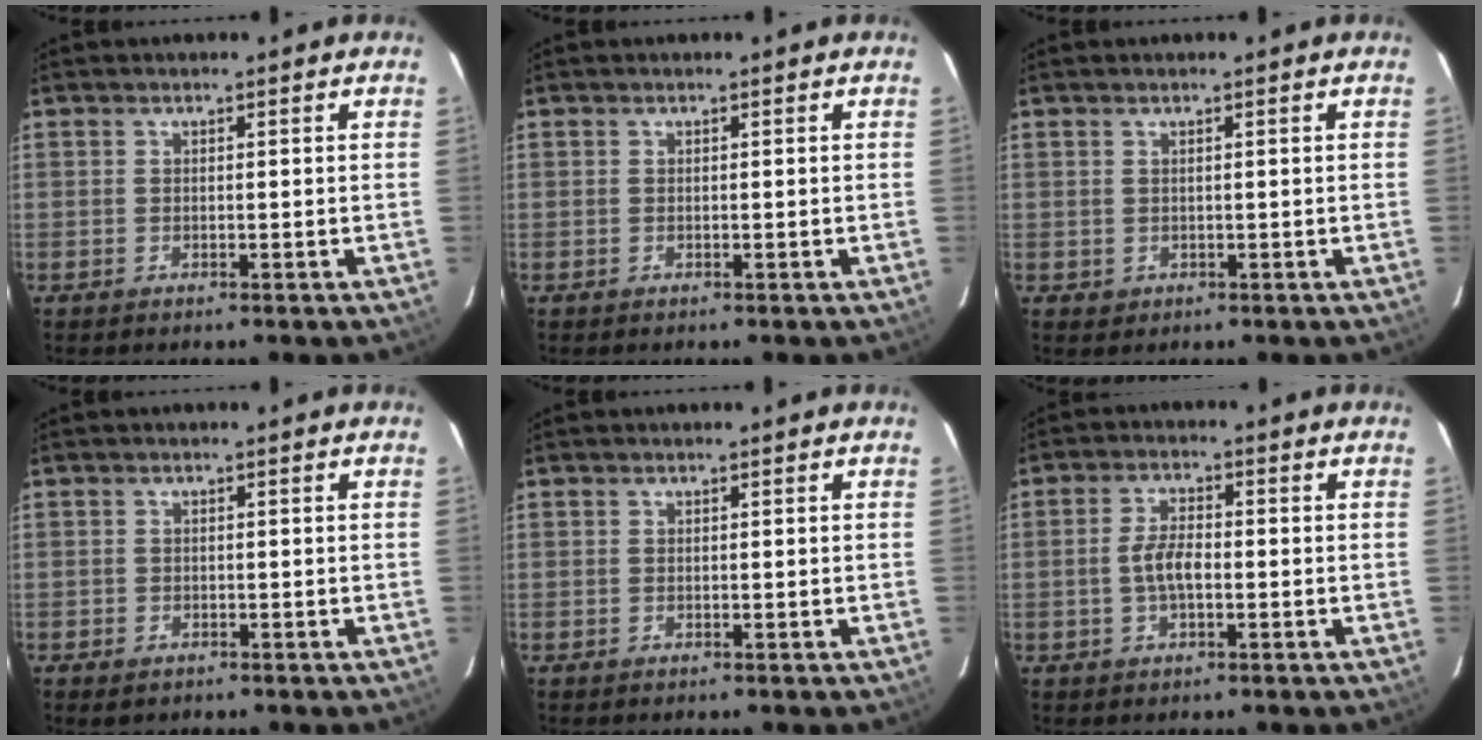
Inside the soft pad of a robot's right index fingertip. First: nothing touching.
{"total": 0.0}
{"total": 0.6, "force": [0.3, 0.3, 0.3], "torque": [-0.006, 0.000, 0.007]}
{"total": 1.7, "force": [-1.1, 1.2, 0.5], "torque": [-0.010, -0.001, -0.015]}
{"total": 0.0}
{"total": 4.3, "force": [-1.0, 1.6, 3.8], "torque": [-0.080, 0.006, -0.017]}